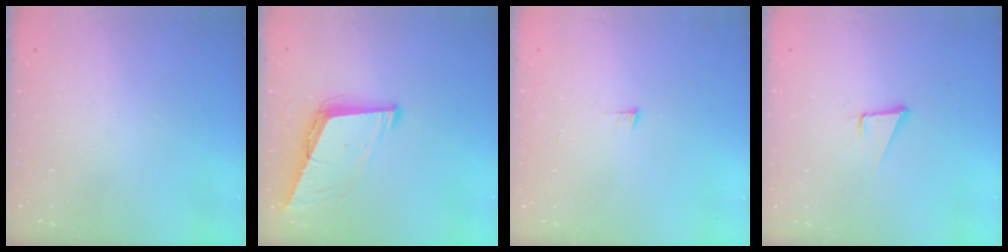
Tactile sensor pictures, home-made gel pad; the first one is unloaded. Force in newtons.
{"total": 9.1, "press": 8.4, "slide": 3.5}
{"total": 3.2, "press": 3.2, "slide": 0.4}
{"total": 3.4, "press": 2.5, "slide": 2.2}